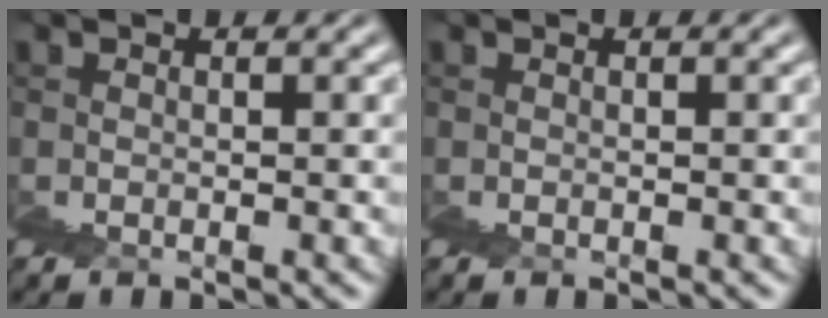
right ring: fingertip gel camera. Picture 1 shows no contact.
{"total": 0.0}